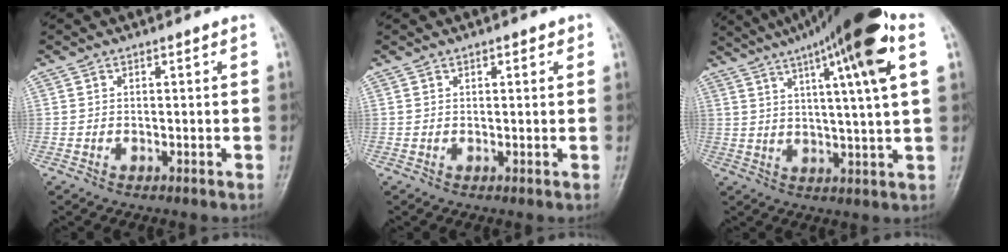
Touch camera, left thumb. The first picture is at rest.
{"total": 2.0, "force": [1.1, 1.0, 1.4], "torque": [-0.012, -0.002, 0.012]}
{"total": 20.3, "force": [9.5, 2.1, 17.8], "torque": [-0.273, 0.005, 0.139]}